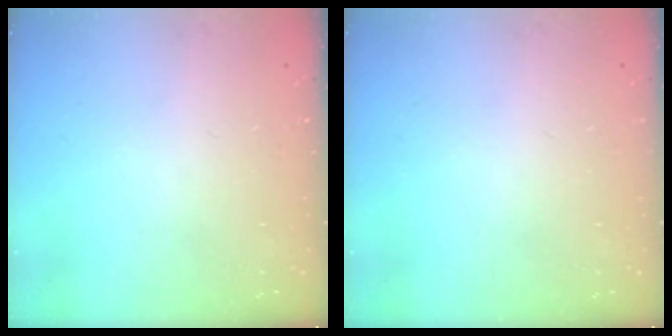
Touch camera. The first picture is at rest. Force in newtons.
{"total": 0.0}